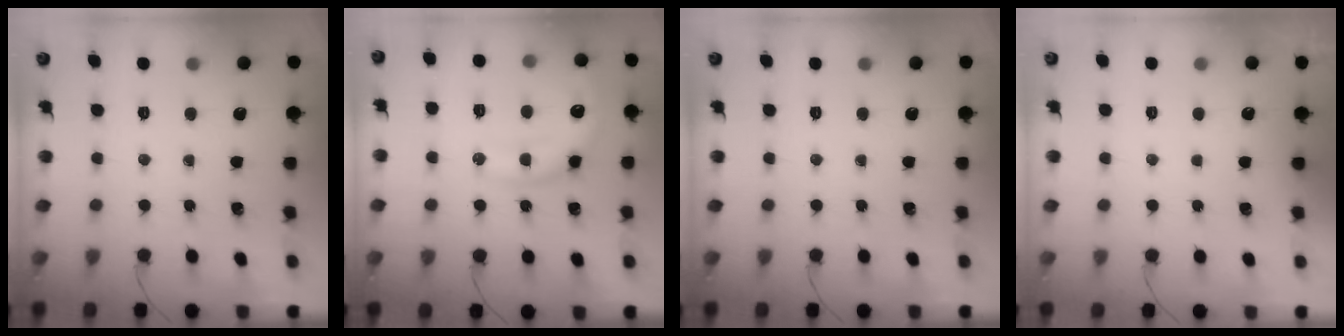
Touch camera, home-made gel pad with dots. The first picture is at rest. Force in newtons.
{"total": 11.9, "press": 11.8, "slide": 1.4}
{"total": 0.0}
{"total": 3.0, "press": 3.0, "slide": 0.1}